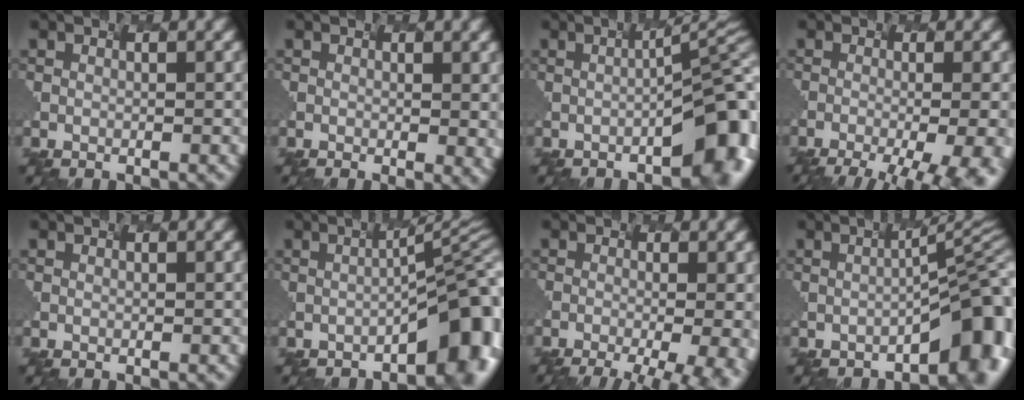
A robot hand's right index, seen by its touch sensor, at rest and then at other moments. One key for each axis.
{"total": 1.9, "fx": -0.1, "fy": 0.4, "fz": 1.8, "tx": -0.019, "ty": -0.003, "tz": 0.013}
{"total": 8.6, "fx": -2.5, "fy": 2.2, "fz": 8.0, "tx": -0.085, "ty": 0.008, "tz": -0.028}
{"total": 12.9, "fx": -5.5, "fy": 5.4, "fz": 10.3, "tx": -0.078, "ty": -0.009, "tz": -0.048}
{"total": 0.0}
{"total": 8.3, "fx": -2.9, "fy": 2.0, "fz": 7.5, "tx": -0.089, "ty": 0.010, "tz": -0.036}
{"total": 10.8, "fx": -3.8, "fy": 4.4, "fz": 9.1, "tx": -0.060, "ty": -0.002, "tz": -0.031}
{"total": 7.3, "fx": -2.8, "fy": 1.7, "fz": 6.6, "tx": -0.076, "ty": 0.011, "tz": -0.038}